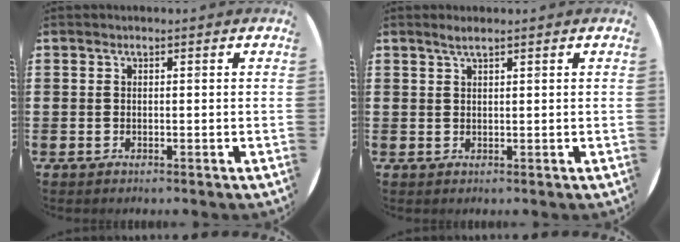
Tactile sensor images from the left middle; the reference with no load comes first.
{"total": 1.4, "force": [1.1, 0.0, 0.9], "torque": [-0.016, 0.003, 0.019]}